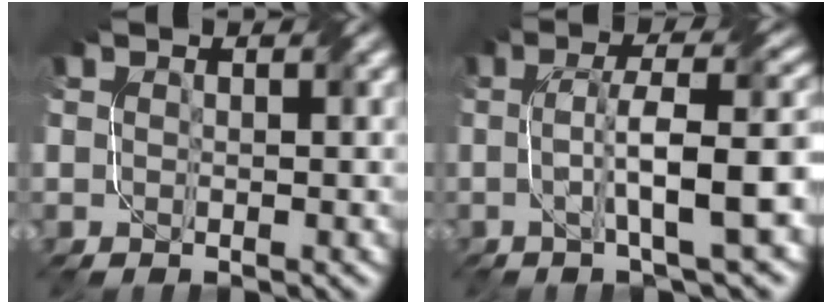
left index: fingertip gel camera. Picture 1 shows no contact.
{"total": 8.0, "force": [-1.1, 1.4, 7.8], "torque": [-0.116, 0.016, -0.020]}